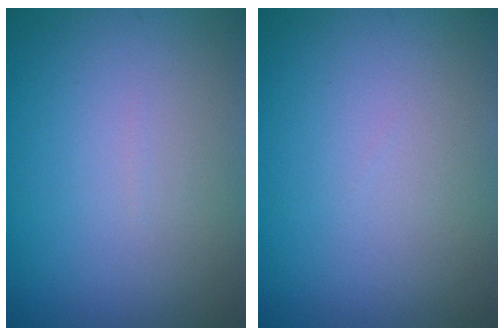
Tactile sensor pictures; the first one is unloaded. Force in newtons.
{"total": 0.0}